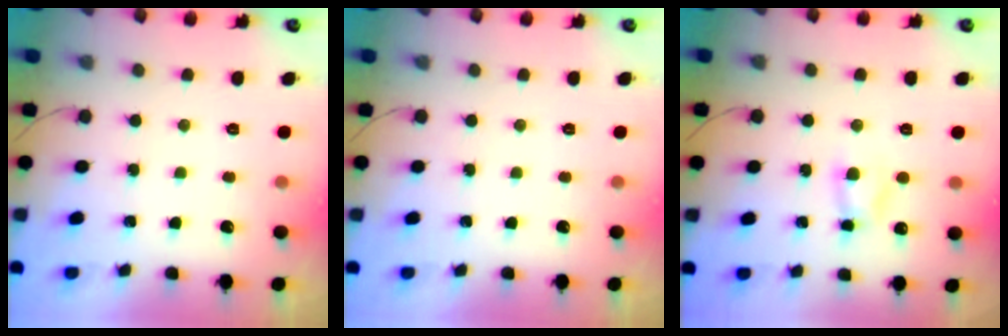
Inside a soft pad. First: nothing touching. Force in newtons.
{"total": 0.0}
{"total": 3.8, "press": 3.7, "slide": 0.6}